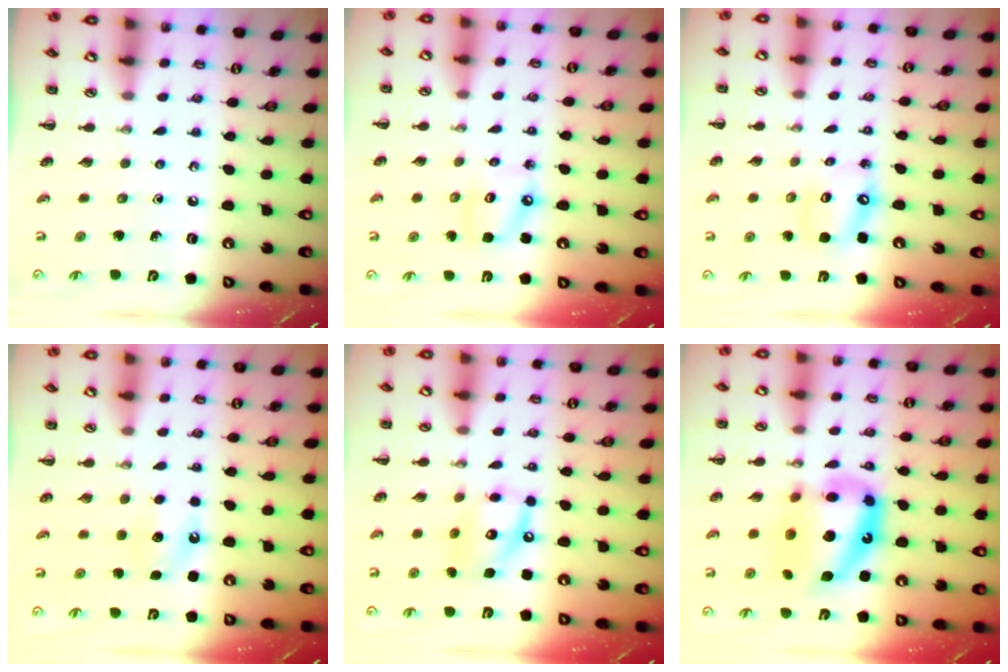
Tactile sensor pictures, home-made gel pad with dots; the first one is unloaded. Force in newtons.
{"total": 5.5, "press": 5.4, "slide": 0.7}
{"total": 7.7, "press": 7.5, "slide": 1.8}
{"total": 6.8, "press": 6.6, "slide": 1.6}
{"total": 11.4, "press": 11.3, "slide": 1.0}
{"total": 16.1, "press": 15.6, "slide": 4.2}